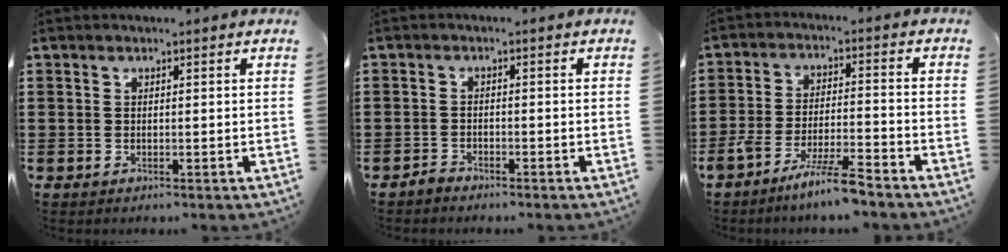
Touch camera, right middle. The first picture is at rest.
{"total": 1.6, "force": [-1.6, 0.3, 0.3], "torque": [-0.010, -0.001, -0.032]}
{"total": 7.3, "force": [-6.3, 0.0, 3.8], "torque": [-0.087, -0.013, -0.122]}